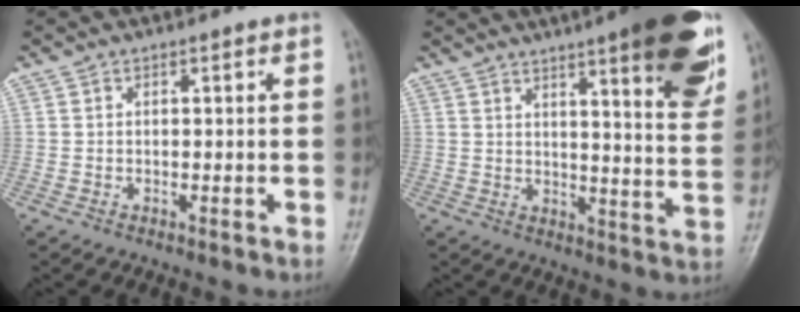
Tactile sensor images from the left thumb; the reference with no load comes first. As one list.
[{"total": 18.7, "force": [10.6, 3.6, 15.0], "torque": [-0.172, -0.049, 0.139]}]